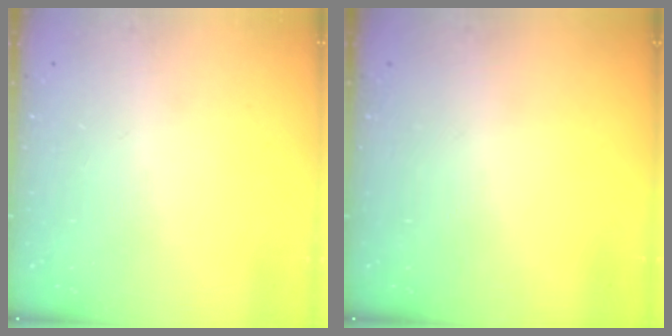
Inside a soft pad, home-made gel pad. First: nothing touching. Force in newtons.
{"total": 0.0}